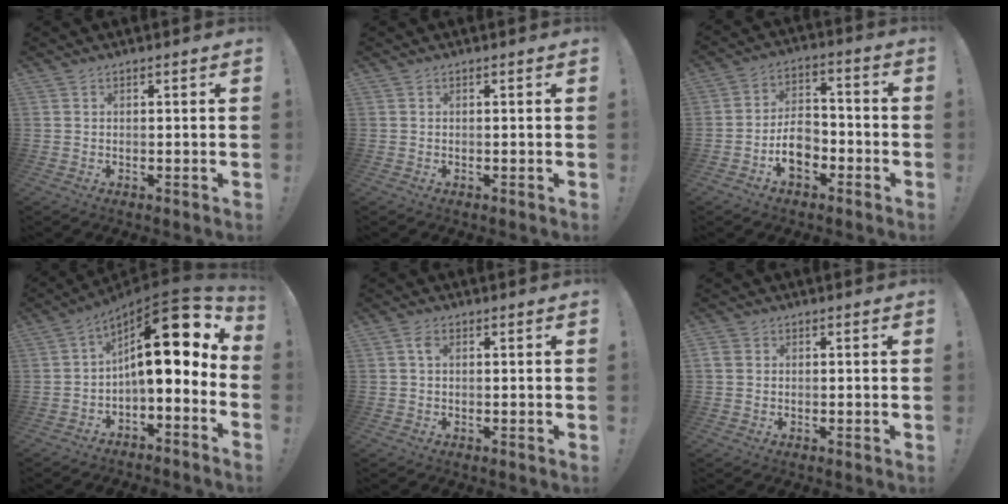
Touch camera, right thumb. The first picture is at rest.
{"total": 0.0}
{"total": 10.1, "force": [-4.4, 6.7, 6.1], "torque": [-0.096, 0.030, -0.075]}
{"total": 18.9, "force": [4.5, 7.0, 17.0], "torque": [-0.268, -0.029, 0.077]}
{"total": 2.2, "force": [0.6, 1.2, 1.7], "torque": [-0.028, 0.001, 0.008]}
{"total": 1.8, "force": [0.2, 1.6, 0.8], "torque": [-0.016, 0.006, 0.006]}